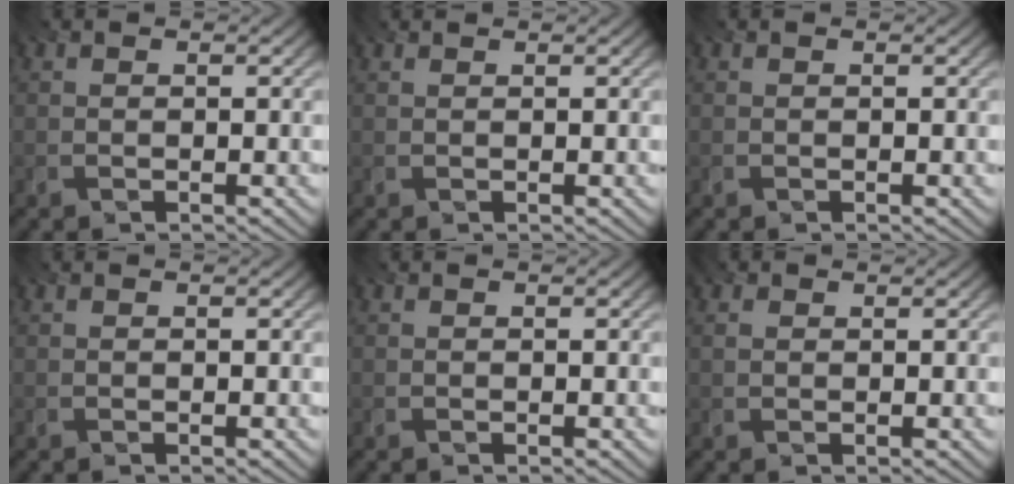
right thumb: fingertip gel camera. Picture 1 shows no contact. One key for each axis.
{"total": 1.0, "fx": 0.9, "fy": 0.2, "fz": 0.5, "tx": -0.012, "ty": 0.000, "tz": 0.011}
{"total": 0.0}
{"total": 0.0}
{"total": 0.0}
{"total": 1.4, "fx": 0.8, "fy": 1.0, "fz": 0.7, "tx": -0.018, "ty": 0.001, "tz": 0.011}